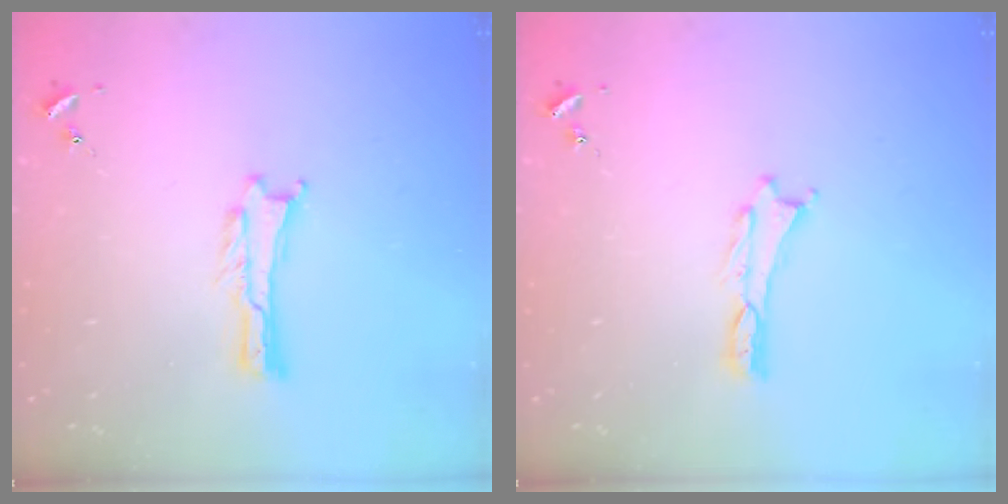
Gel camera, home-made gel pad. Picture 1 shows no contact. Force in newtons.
{"total": 0.0}